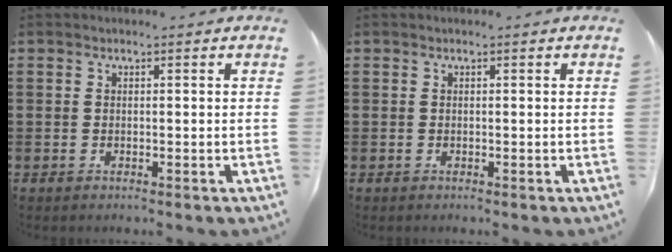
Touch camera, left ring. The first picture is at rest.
{"total": 0.0}